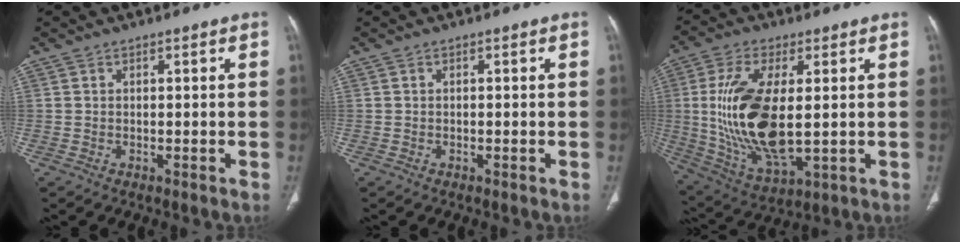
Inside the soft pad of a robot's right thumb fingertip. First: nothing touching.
{"total": 0.0}
{"total": 18.9, "force": [0.9, 8.4, 17.0], "torque": [-0.345, -0.018, 0.029]}